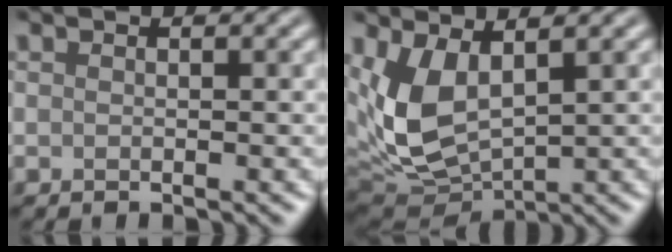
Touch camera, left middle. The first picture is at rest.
{"total": 7.1, "force": [1.6, 3.8, 5.7], "torque": [-0.138, -0.012, 0.033]}